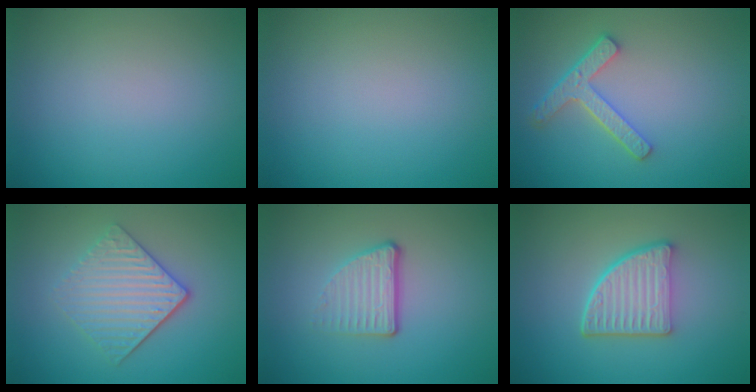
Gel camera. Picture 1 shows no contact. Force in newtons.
{"total": 0.0}
{"total": 3.8, "press": 2.9, "slide": 2.4}
{"total": 4.1, "press": 3.4, "slide": 2.3}
{"total": 3.4, "press": 2.2, "slide": 2.6}
{"total": 5.0, "press": 3.7, "slide": 3.4}